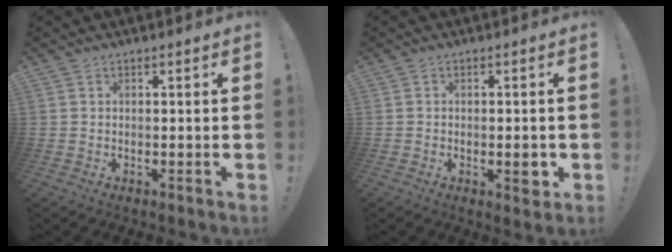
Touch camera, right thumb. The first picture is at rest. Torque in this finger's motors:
{"motor_torque": [-0.09, 0.04, 0.40, -0.16, 0.02]}